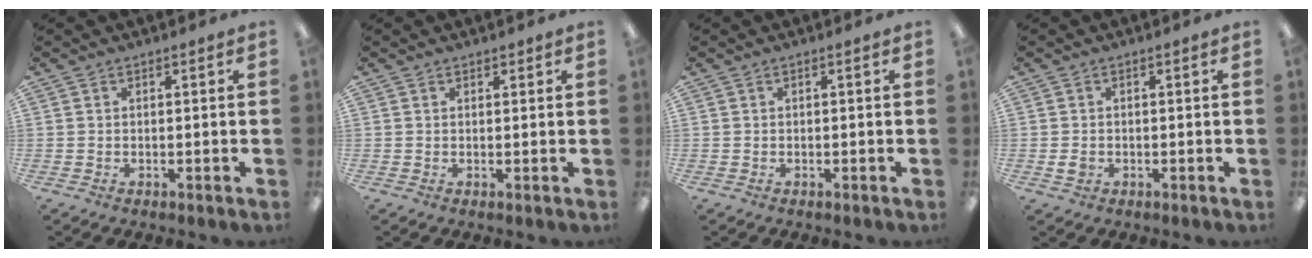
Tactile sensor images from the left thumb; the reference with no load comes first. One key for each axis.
{"total": 1.2, "fx": 1.0, "fy": 0.7, "fz": 0.1, "tx": 0.007, "ty": -0.002, "tz": 0.017}
{"total": 0.0}
{"total": 1.8, "fx": -0.3, "fy": 1.6, "fz": 0.8, "tx": -0.013, "ty": 0.004, "tz": -0.006}